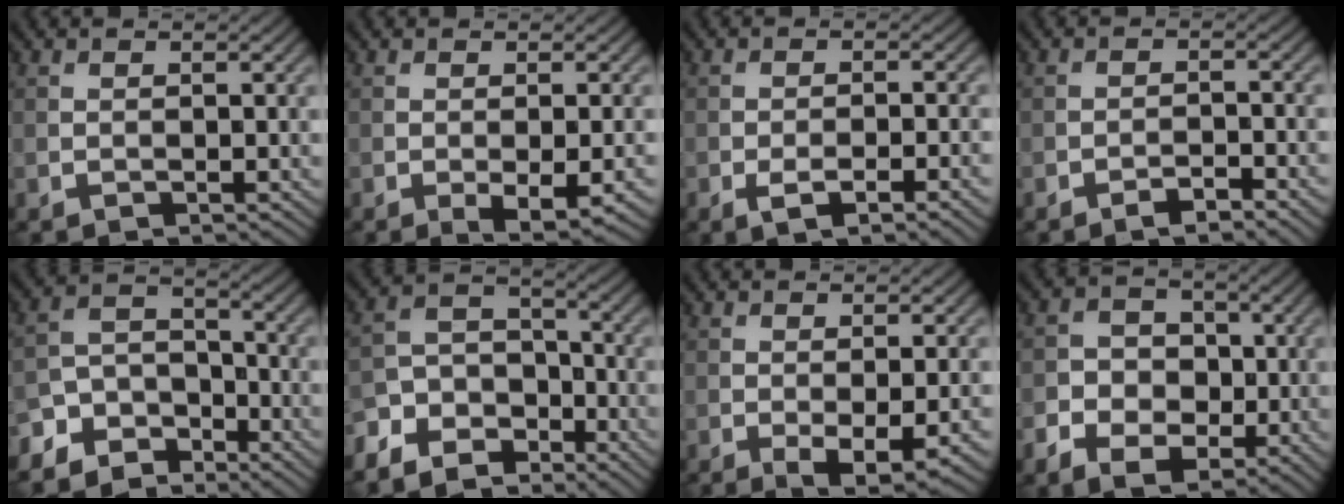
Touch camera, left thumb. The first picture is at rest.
{"total": 5.0, "force": [-2.1, 1.7, 4.2], "torque": [-0.068, -0.007, -0.024]}
{"total": 5.1, "force": [-2.5, 1.5, 4.3], "torque": [-0.078, -0.002, -0.035]}
{"total": 3.1, "force": [-2.2, 0.7, 2.0], "torque": [-0.032, 0.007, -0.038]}
{"total": 7.8, "force": [-6.3, 4.1, 2.0], "torque": [-0.048, -0.007, -0.134]}
{"total": 8.4, "force": [-6.5, 4.7, 2.7], "torque": [-0.069, -0.009, -0.135]}
{"total": 5.6, "force": [-2.3, 2.1, 4.7], "torque": [-0.079, -0.013, -0.025]}
{"total": 6.1, "force": [-1.7, 4.9, 3.2], "torque": [-0.047, -0.012, -0.041]}